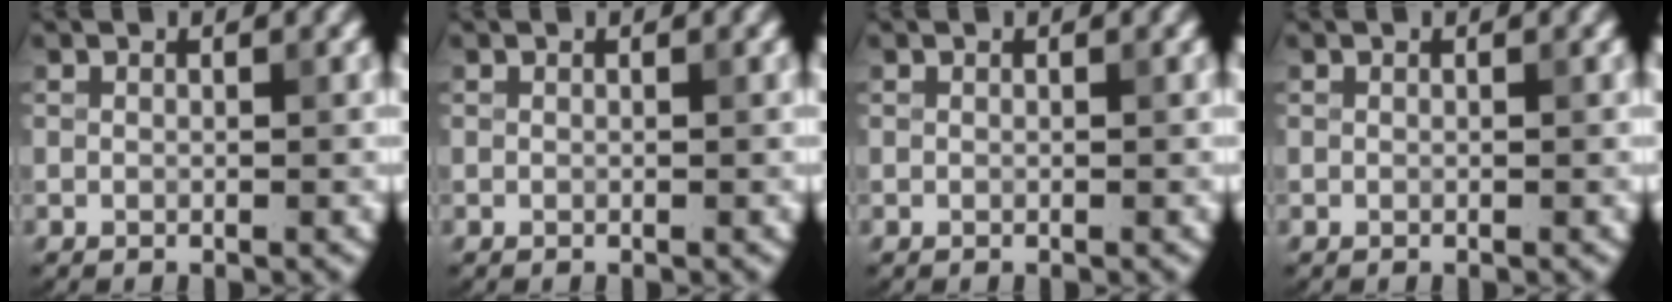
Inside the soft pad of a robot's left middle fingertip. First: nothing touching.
{"total": 0.0}
{"total": 0.0}
{"total": 0.0}